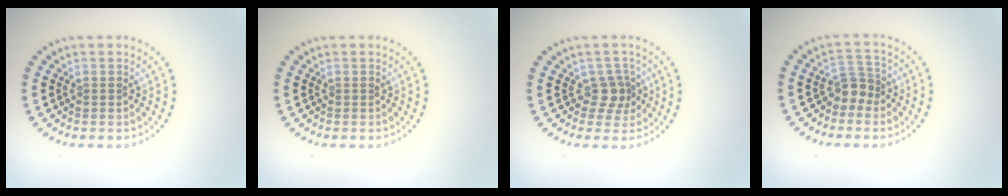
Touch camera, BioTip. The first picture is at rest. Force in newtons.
{"total": 0.0}
{"total": 2.1, "press": 1.5, "slide": 1.5}
{"total": 2.2, "press": 1.7, "slide": 1.3}